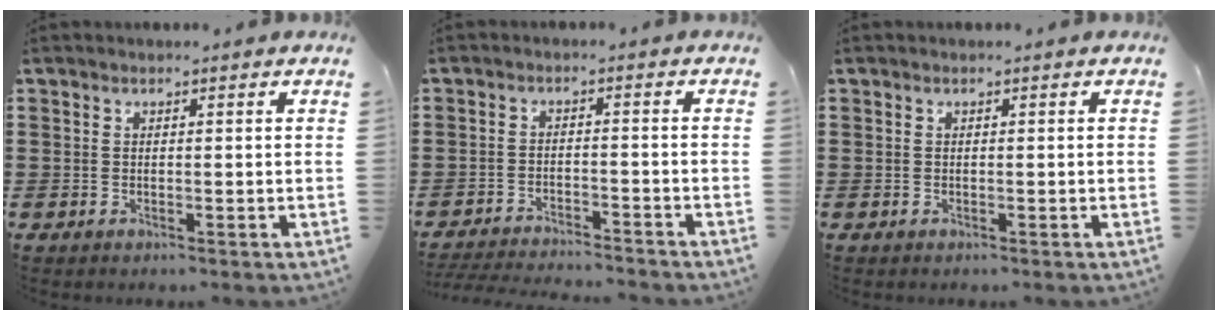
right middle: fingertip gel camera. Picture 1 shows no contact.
{"total": 3.5, "force": [-3.5, -0.1, 0.5], "torque": [-0.019, -0.004, -0.075]}
{"total": 0.0}